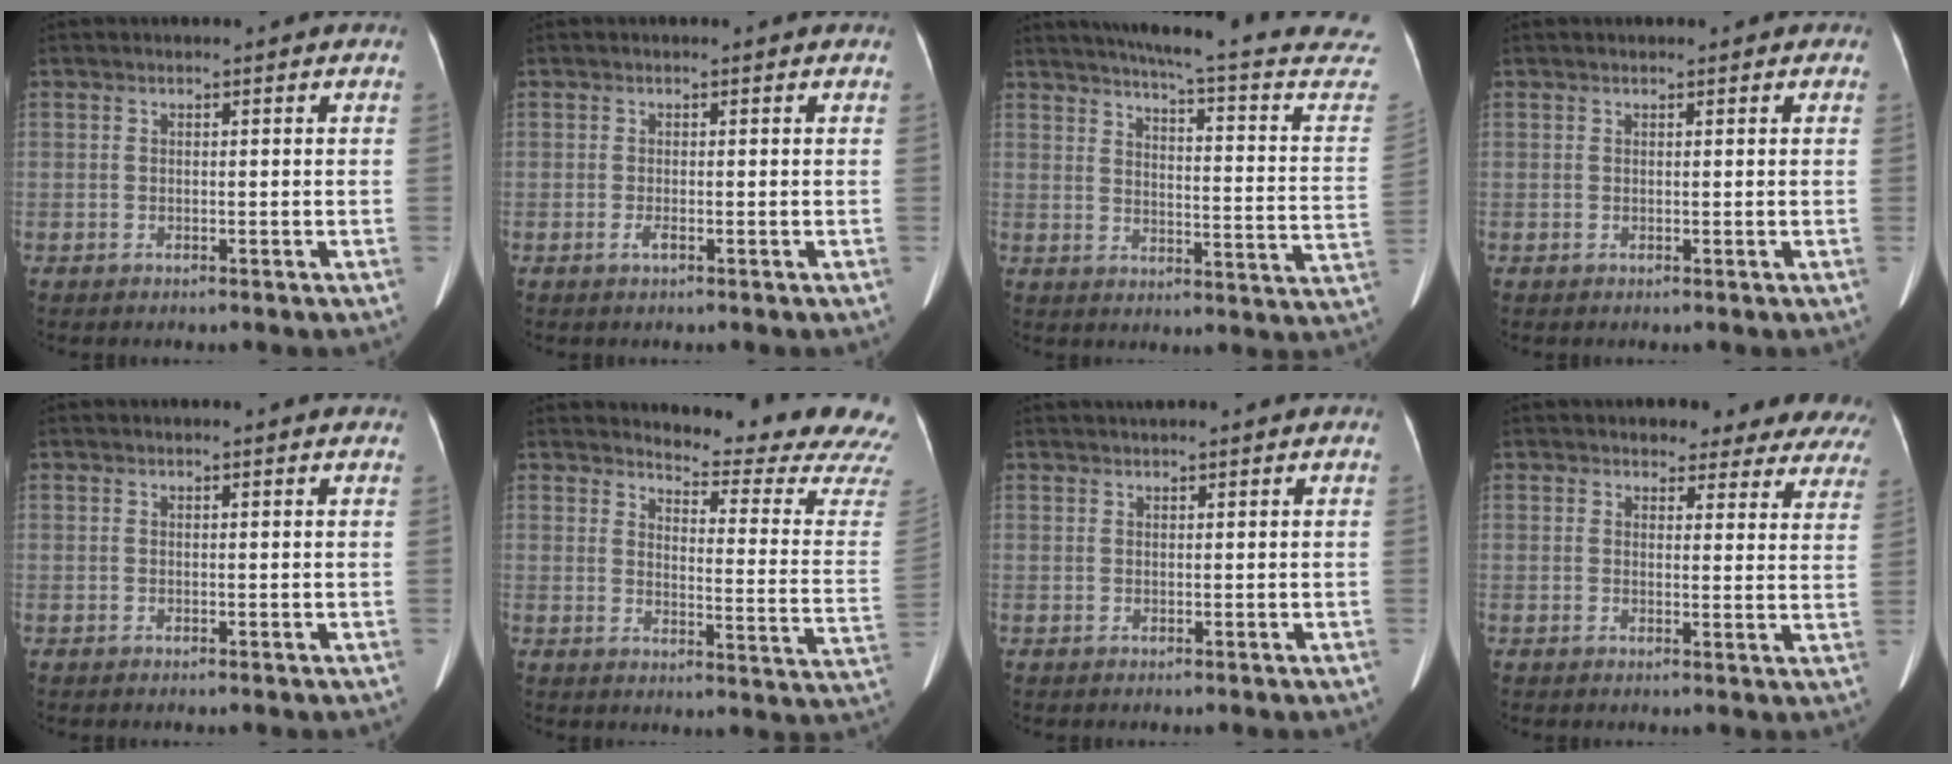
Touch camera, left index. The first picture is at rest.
{"total": 0.8, "force": [-0.3, 0.0, 0.8], "torque": [-0.015, 0.000, -0.006]}
{"total": 24.6, "force": [21.8, 1.3, 11.4], "torque": [-0.154, -0.063, 0.250]}
{"total": 0.8, "force": [0.6, 0.4, 0.4], "torque": [-0.006, 0.009, 0.005]}
{"total": 2.6, "force": [2.4, 0.2, 1.0], "torque": [-0.013, 0.012, 0.020]}
{"total": 18.1, "force": [17.7, -0.6, 3.7], "torque": [-0.049, -0.148, 0.190]}
{"total": 4.6, "force": [4.0, 0.5, 2.1], "torque": [-0.026, 0.036, 0.056]}
{"total": 14.5, "force": [13.3, 4.9, 2.9], "torque": [0.012, -0.025, 0.118]}